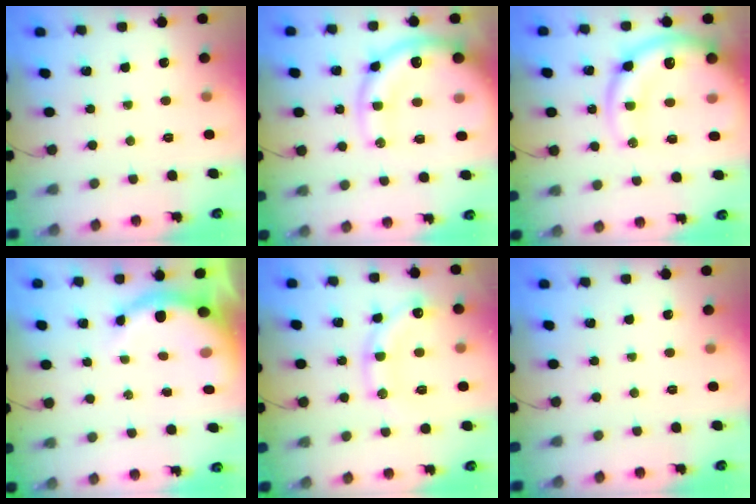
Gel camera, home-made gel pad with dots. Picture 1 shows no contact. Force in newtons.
{"total": 17.8, "press": 17.4, "slide": 4.0}
{"total": 17.5, "press": 16.9, "slide": 4.5}
{"total": 6.7, "press": 6.6, "slide": 0.8}
{"total": 14.4, "press": 14.3, "slide": 1.9}
{"total": 0.0}